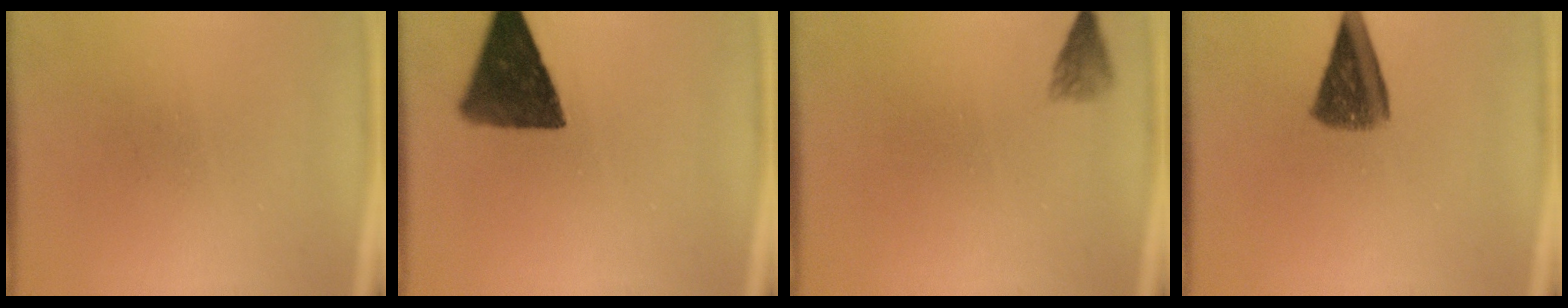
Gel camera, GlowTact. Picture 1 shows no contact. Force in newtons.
{"total": 11.9}
{"total": 1.8}
{"total": 8.1}